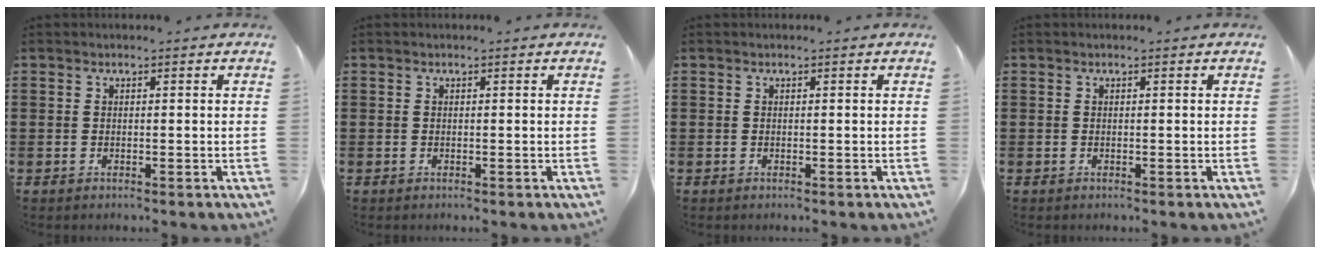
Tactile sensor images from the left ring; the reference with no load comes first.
{"total": 0.0}
{"total": 0.0}
{"total": 0.0}